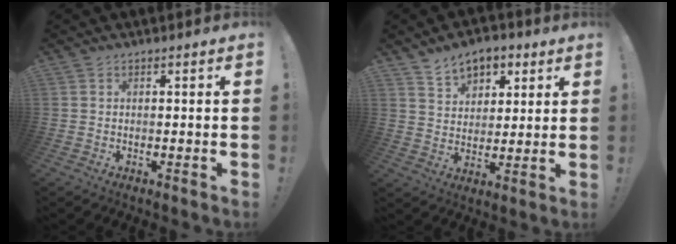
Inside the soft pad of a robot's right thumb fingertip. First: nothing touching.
{"total": 9.0, "force": [5.9, 6.0, 3.2], "torque": [-0.042, -0.036, 0.113]}